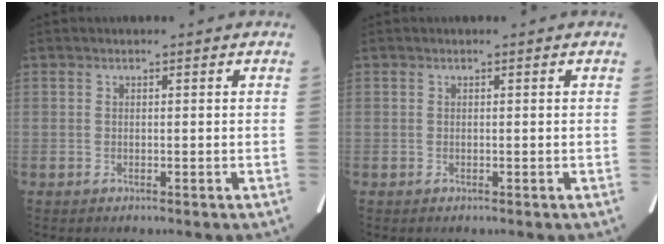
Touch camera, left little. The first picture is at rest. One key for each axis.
{"total": 0.0}